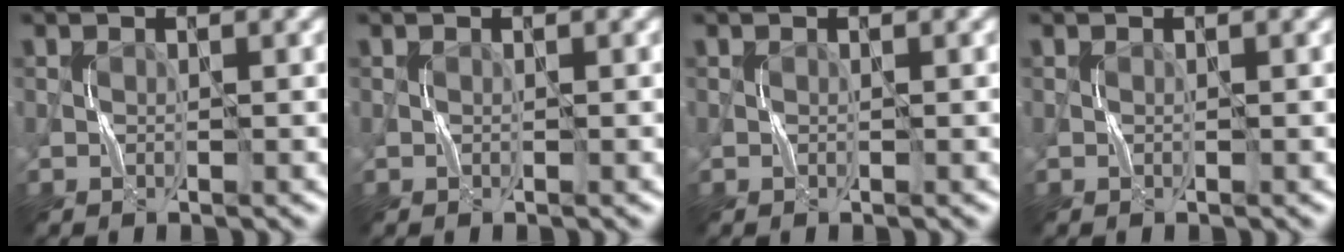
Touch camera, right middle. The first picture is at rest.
{"total": 0.0}
{"total": 0.0}
{"total": 0.0}